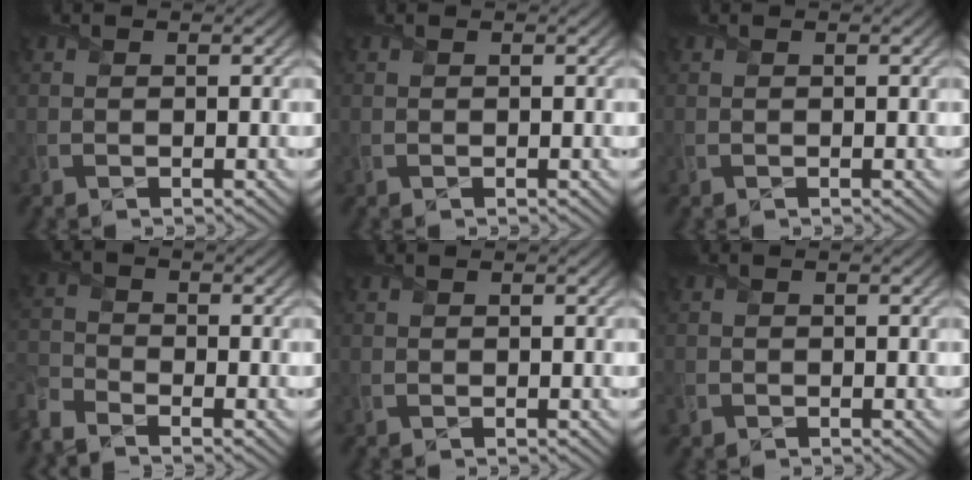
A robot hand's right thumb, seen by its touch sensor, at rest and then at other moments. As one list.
[{"total": 0.0}, {"total": 0.0}, {"total": 4.8, "force": [-4.2, 1.6, 1.8], "torque": [-0.048, -0.013, -0.101]}, {"total": 0.0}, {"total": 1.3, "force": [-0.8, 1.0, 0.2], "torque": [-0.006, -0.007, -0.019]}]